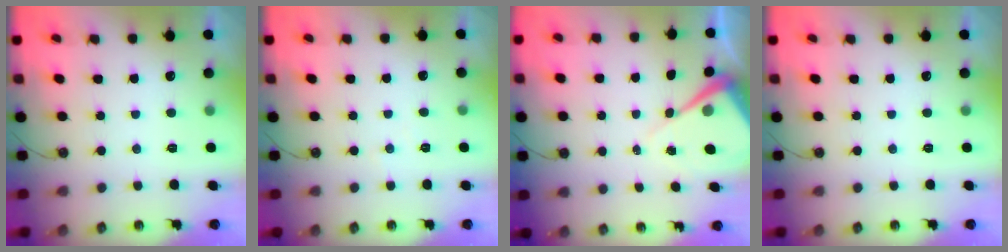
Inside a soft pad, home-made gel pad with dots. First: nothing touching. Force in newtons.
{"total": 2.9, "press": 2.8, "slide": 0.7}
{"total": 7.5, "press": 7.5, "slide": 0.5}
{"total": 0.0}